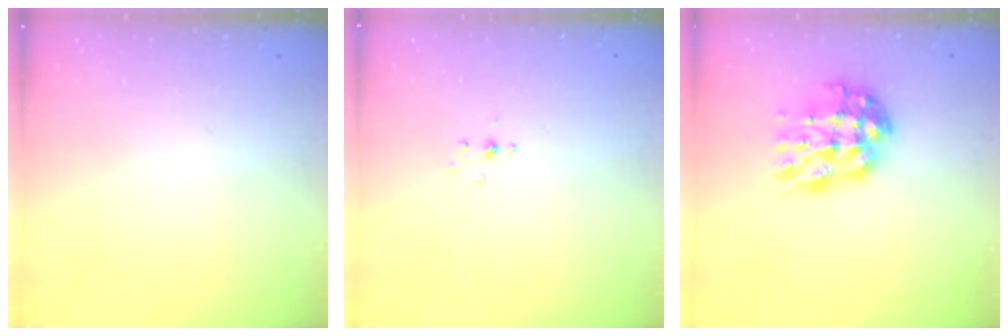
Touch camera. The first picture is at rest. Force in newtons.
{"total": 2.4, "press": 2.3, "slide": 0.8}
{"total": 11.8, "press": 11.7, "slide": 1.2}